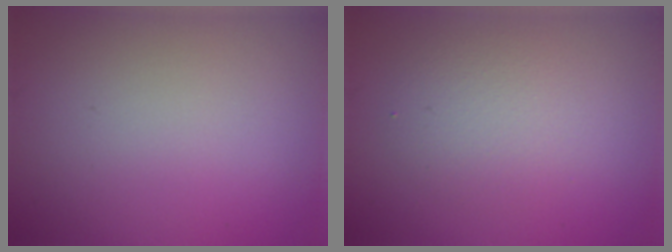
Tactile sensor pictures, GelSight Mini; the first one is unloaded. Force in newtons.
{"total": 2.9, "press": 2.9, "slide": 0.4}